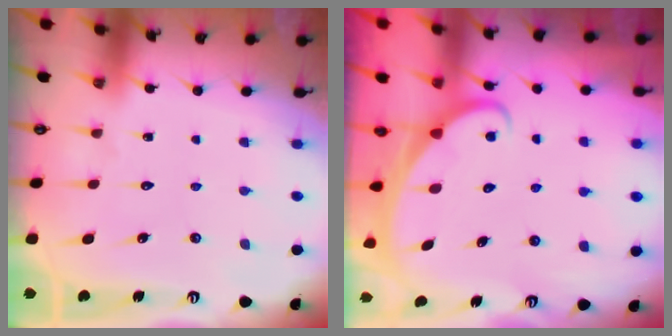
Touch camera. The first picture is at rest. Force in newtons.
{"total": 2.5, "press": 2.5, "slide": 0.3}